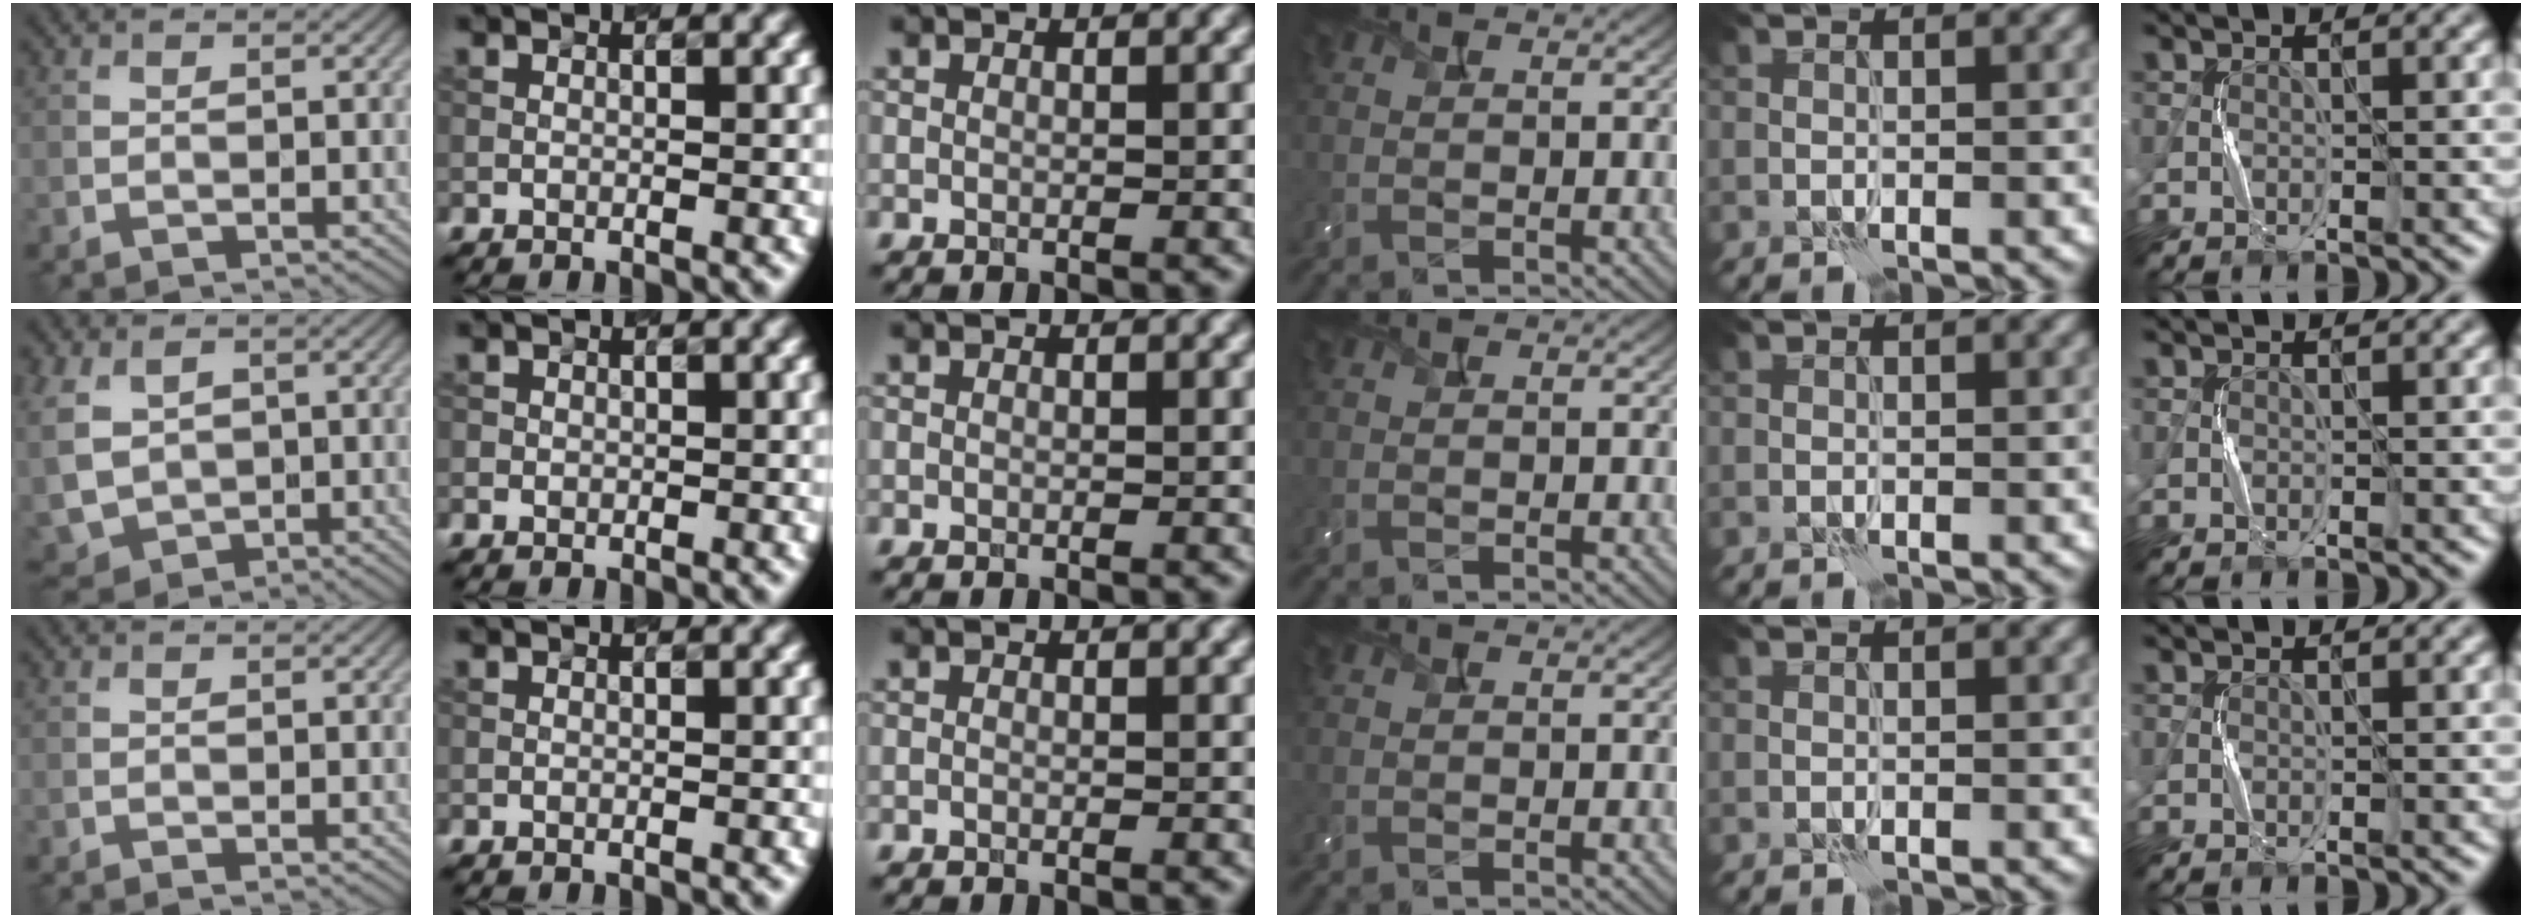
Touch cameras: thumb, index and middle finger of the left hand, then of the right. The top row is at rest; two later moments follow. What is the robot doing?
{"motion": "squeeze", "object": "bubble wrap"}